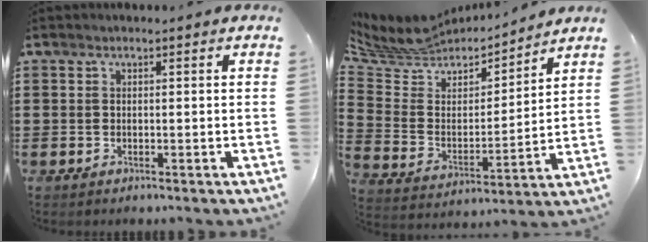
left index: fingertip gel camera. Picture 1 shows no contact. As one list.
[{"total": 6.1, "force": [5.7, 2.2, 0.5], "torque": [-0.058, -0.044, 0.095]}]